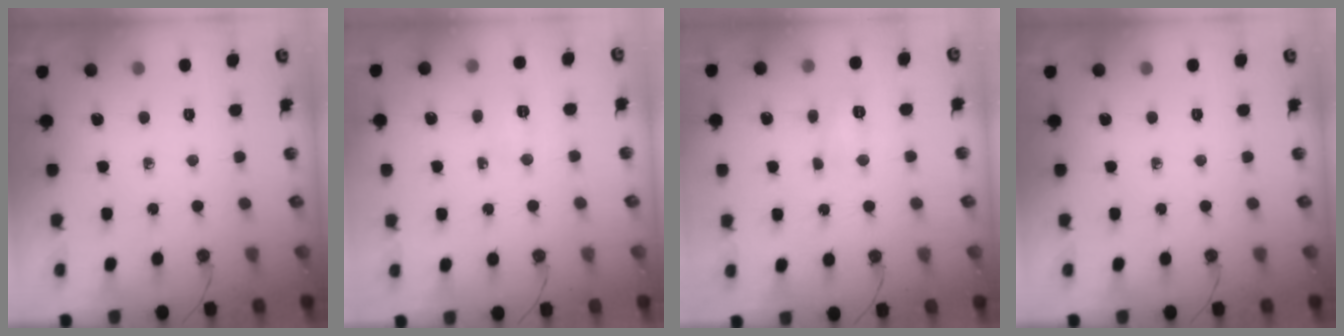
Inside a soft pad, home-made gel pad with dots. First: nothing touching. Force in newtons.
{"total": 3.4, "press": 3.2, "slide": 0.9}
{"total": 4.7, "press": 4.7, "slide": 0.6}
{"total": 0.0}